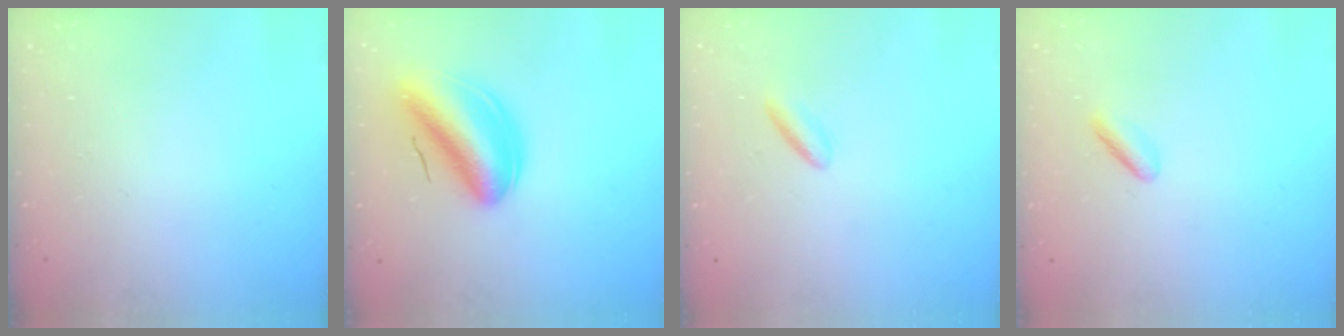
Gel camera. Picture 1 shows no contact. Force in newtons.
{"total": 10.8, "press": 10.3, "slide": 3.3}
{"total": 1.8, "press": 1.6, "slide": 0.8}
{"total": 2.3, "press": 2.2, "slide": 0.8}